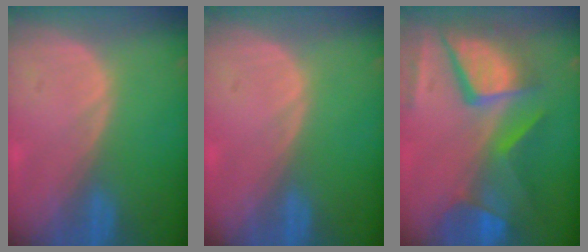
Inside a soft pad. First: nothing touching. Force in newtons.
{"total": 0.0}
{"total": 12.1, "press": 9.9, "slide": 6.9}